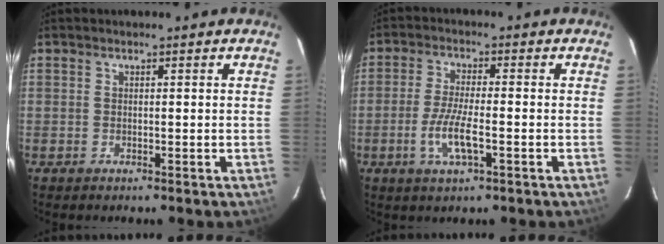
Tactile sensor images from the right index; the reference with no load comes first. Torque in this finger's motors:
{"motor_torque": [0.79, -0.34, 0.40, 0.13]}